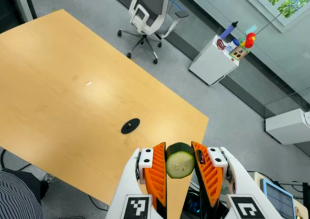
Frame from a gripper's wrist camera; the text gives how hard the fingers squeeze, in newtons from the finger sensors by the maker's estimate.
{"total": 8.5, "left": 7.6, "right": 9.3}